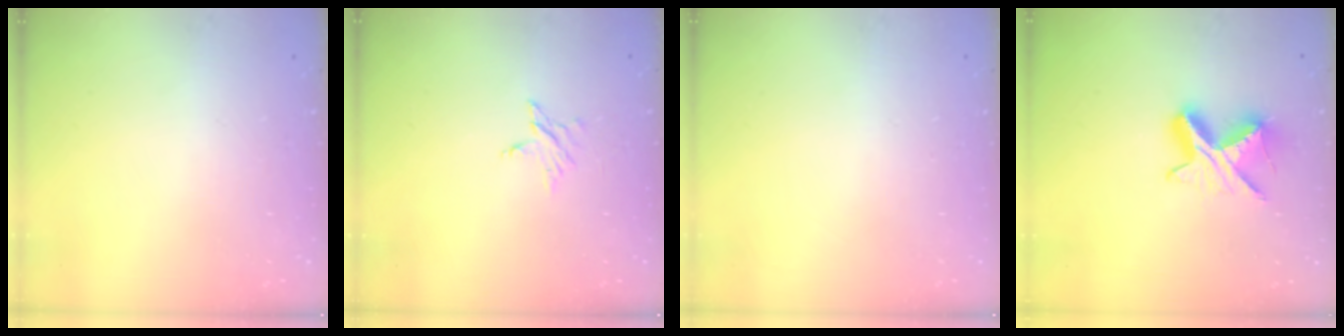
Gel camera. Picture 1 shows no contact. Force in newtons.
{"total": 2.7, "press": 2.7, "slide": 0.2}
{"total": 0.0}
{"total": 9.2, "press": 9.2, "slide": 0.3}